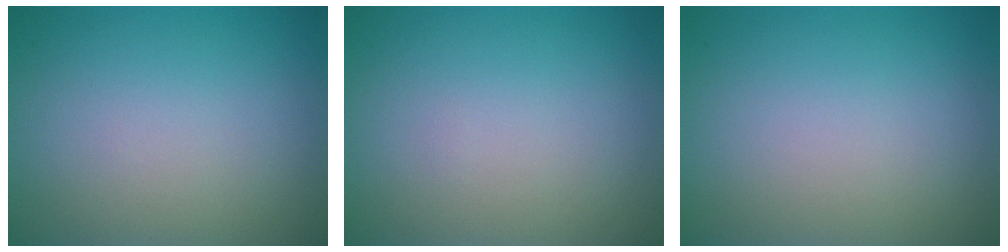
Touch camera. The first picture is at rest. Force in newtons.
{"total": 0.0}
{"total": 0.0}